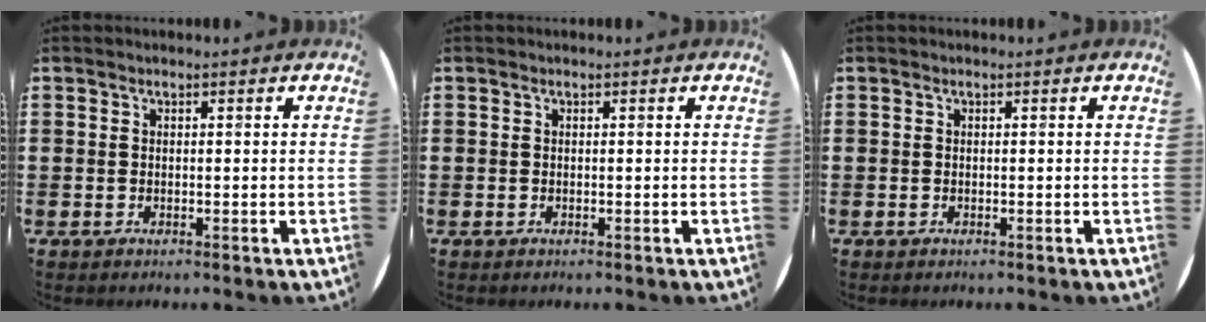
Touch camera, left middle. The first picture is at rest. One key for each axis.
{"total": 0.0}
{"total": 0.0}